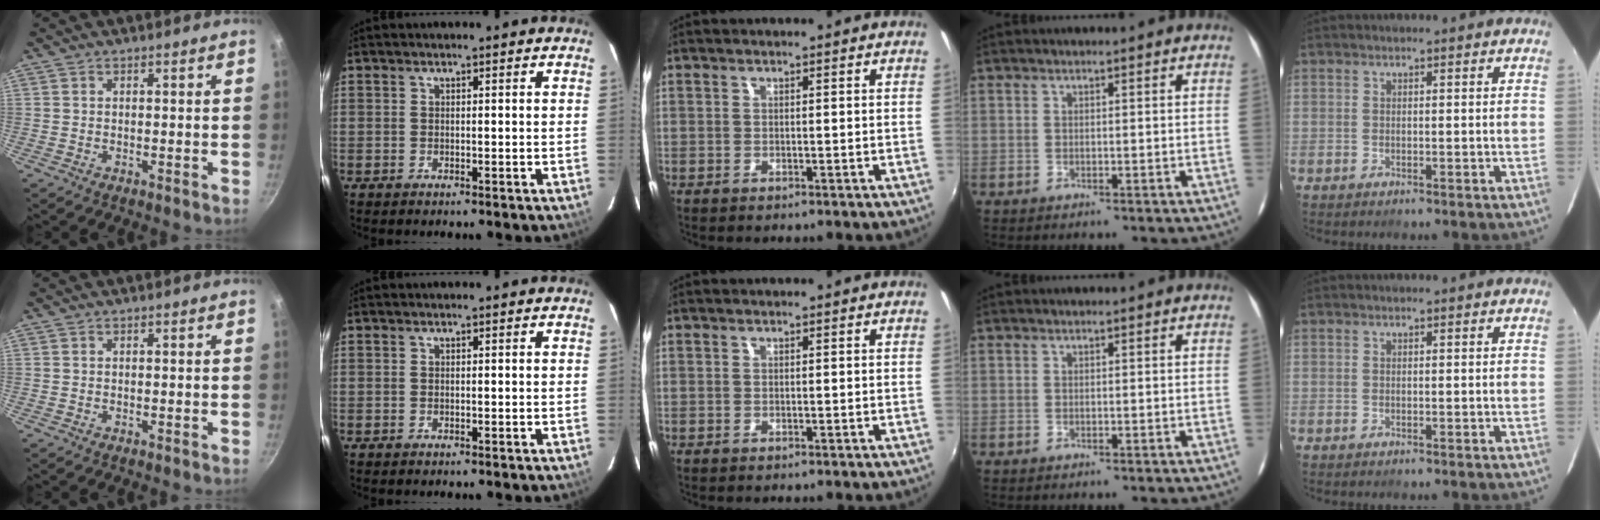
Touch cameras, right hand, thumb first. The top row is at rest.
{}